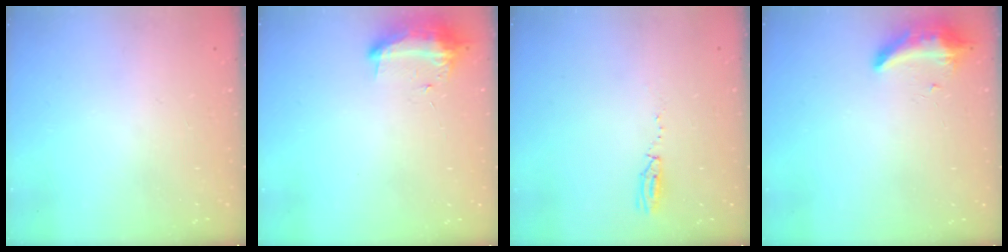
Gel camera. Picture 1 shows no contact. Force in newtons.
{"total": 9.9, "press": 9.8, "slide": 1.0}
{"total": 17.0, "press": 5.1, "slide": 16.2}
{"total": 8.6, "press": 8.6, "slide": 1.1}